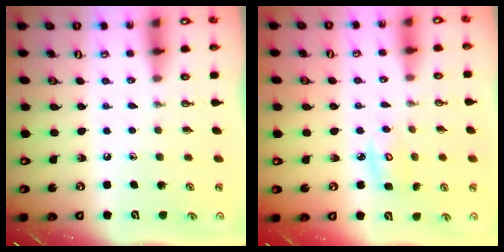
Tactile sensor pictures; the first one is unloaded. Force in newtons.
{"total": 4.2, "press": 4.2, "slide": 0.2}